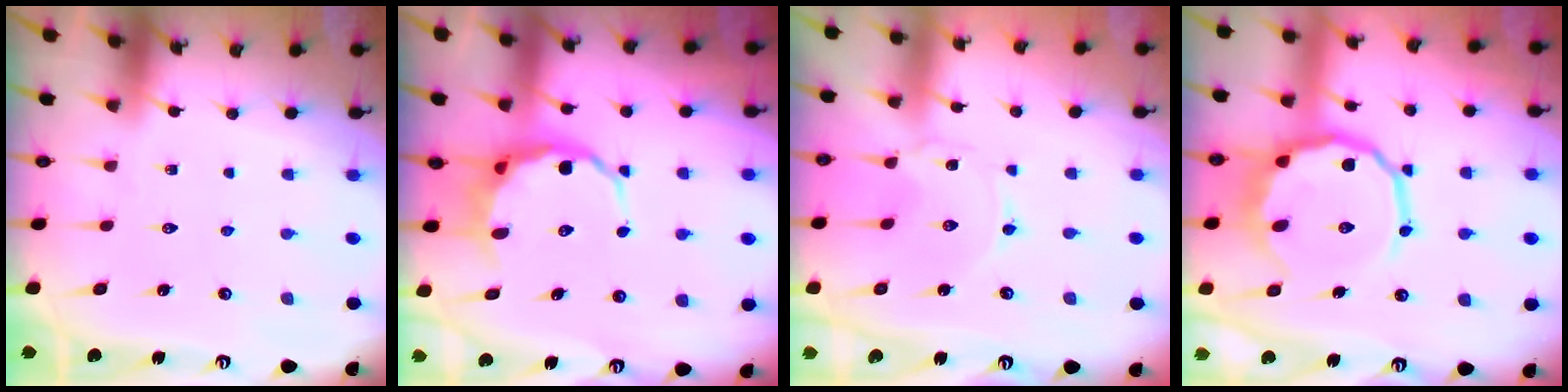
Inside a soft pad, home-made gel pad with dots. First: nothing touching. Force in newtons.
{"total": 7.8, "press": 7.6, "slide": 1.8}
{"total": 0.0}
{"total": 11.7, "press": 11.3, "slide": 3.2}